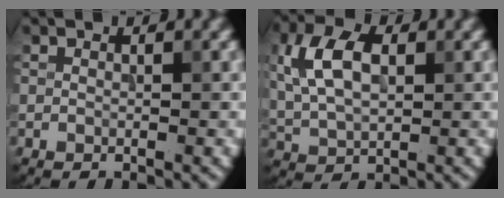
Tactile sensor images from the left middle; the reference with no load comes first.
{"total": 6.4, "force": [1.7, 3.8, 4.9], "torque": [-0.108, 0.011, 0.027]}